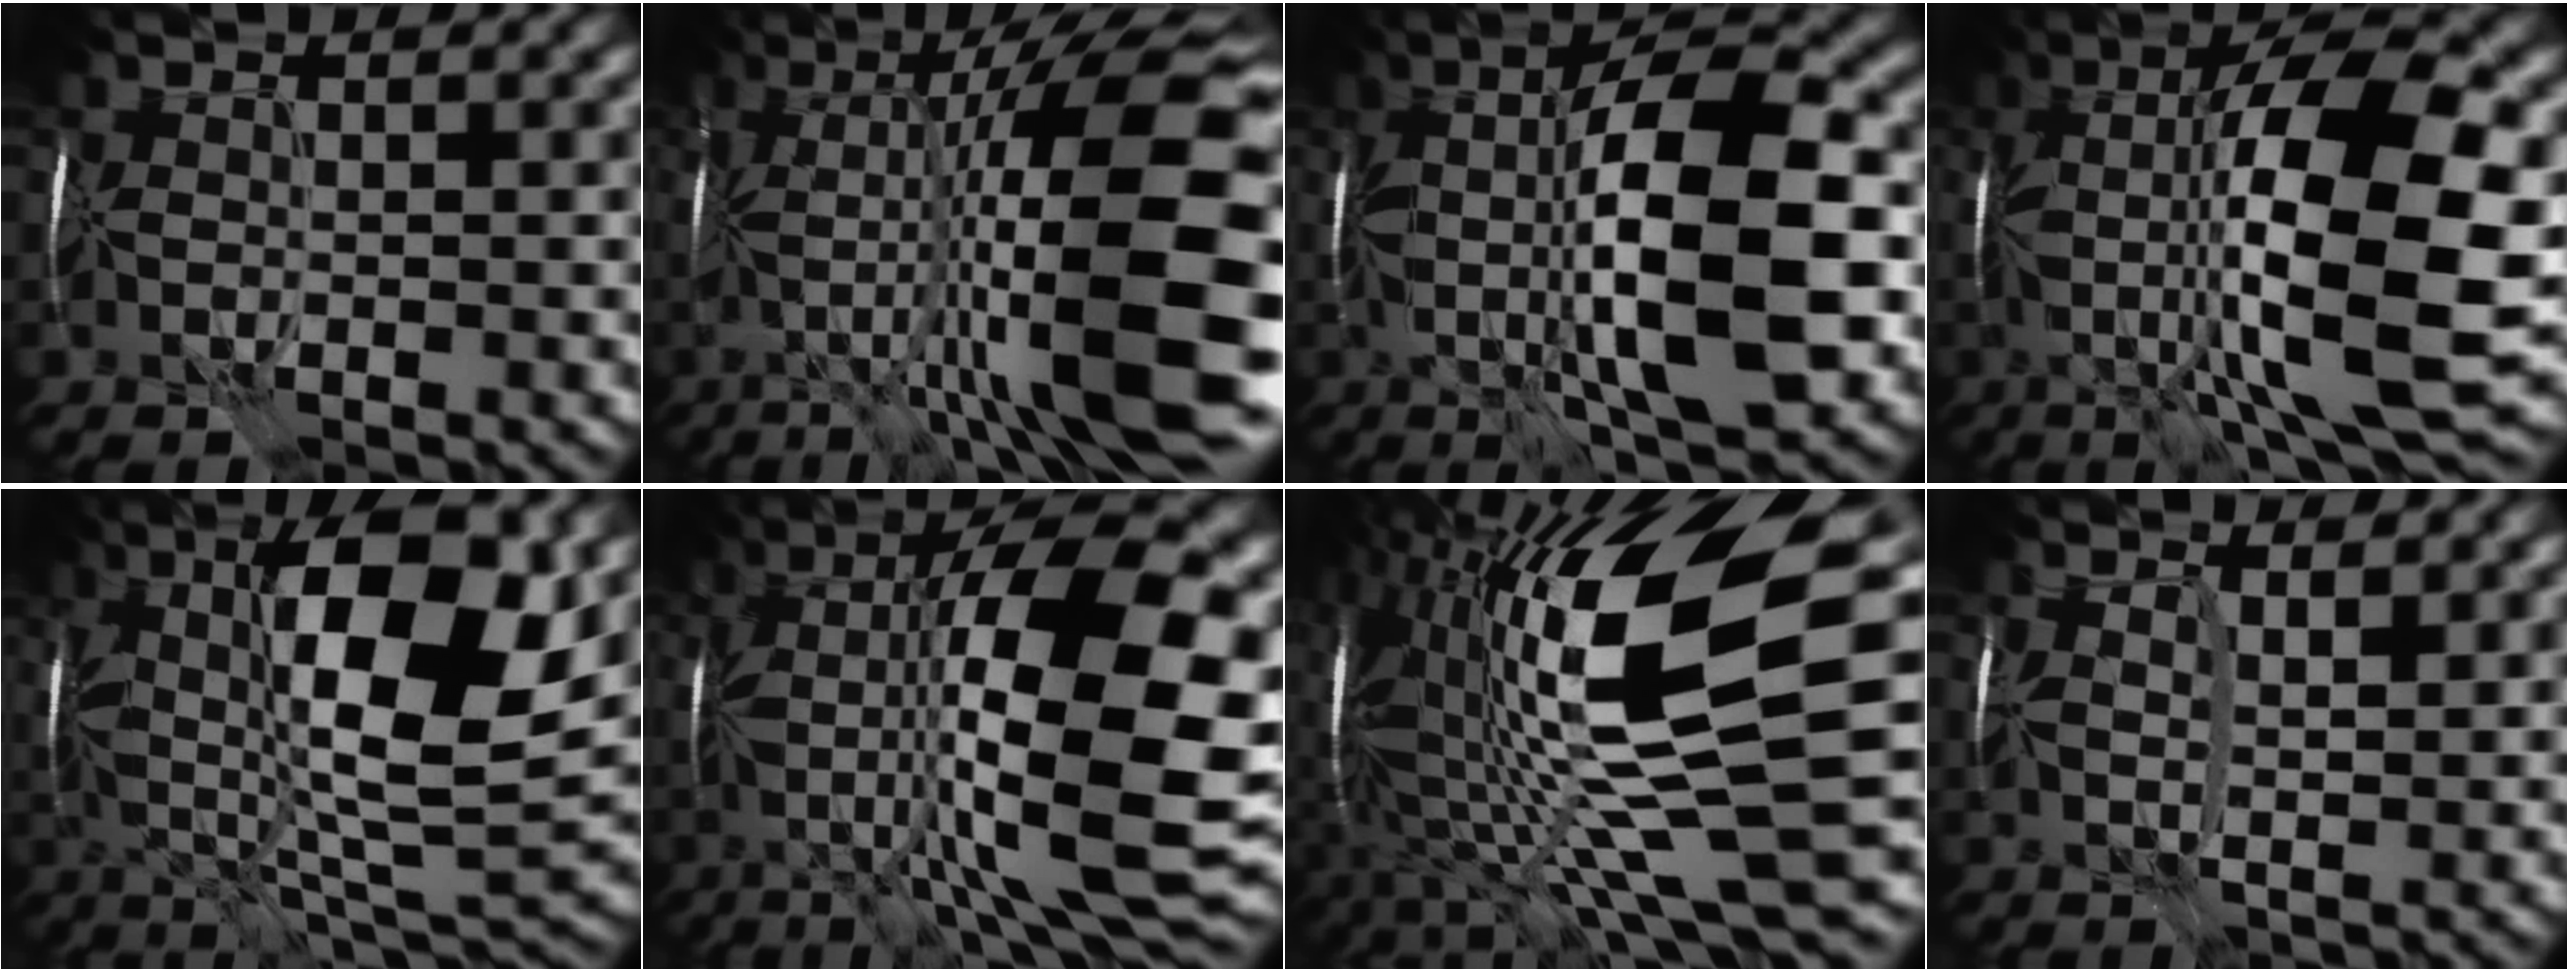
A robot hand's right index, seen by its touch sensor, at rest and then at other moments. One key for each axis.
{"total": 17.2, "fx": -2.7, "fy": 4.1, "fz": 16.5, "tx": -0.252, "ty": 0.033, "tz": -0.041}
{"total": 13.1, "fx": -0.2, "fy": 3.9, "fz": 12.5, "tx": -0.204, "ty": 0.005, "tz": -0.006}
{"total": 15.0, "fx": -0.3, "fy": 3.7, "fz": 14.6, "tx": -0.236, "ty": 0.006, "tz": -0.001}
{"total": 14.3, "fx": 2.7, "fy": 4.6, "fz": 13.3, "tx": -0.224, "ty": 0.004, "tz": 0.047}
{"total": 17.4, "fx": 0.2, "fy": 5.0, "fz": 16.7, "tx": -0.274, "ty": 0.021, "tz": 0.009}
{"total": 18.3, "fx": 0.4, "fy": 5.7, "fz": 17.3, "tx": -0.333, "ty": 0.000, "tz": 0.009}
{"total": 3.7, "fx": 2.3, "fy": 1.1, "fz": 2.7, "tx": -0.040, "ty": 0.010, "tz": 0.026}